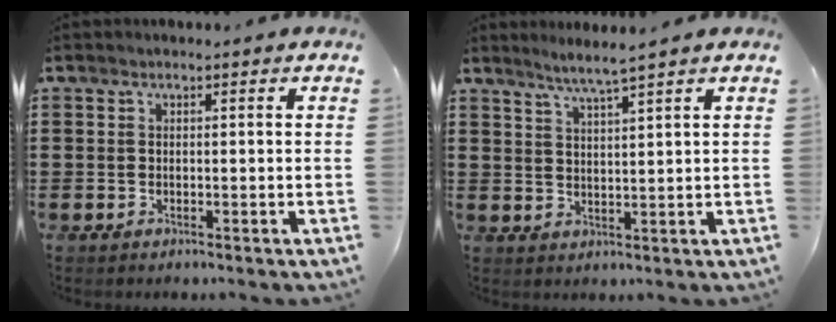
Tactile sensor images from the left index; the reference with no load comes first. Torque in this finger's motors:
{"motor_torque": [0.05, -0.04, 0.04, 0.05]}